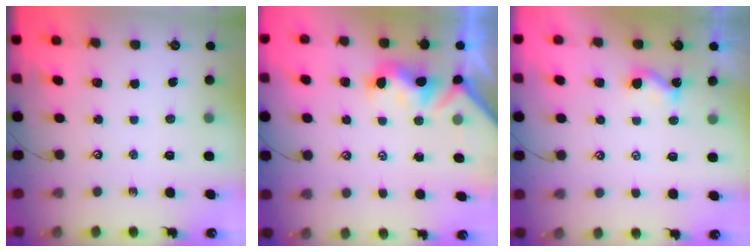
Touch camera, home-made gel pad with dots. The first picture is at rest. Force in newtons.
{"total": 1.4, "press": 1.2, "slide": 0.6}
{"total": 3.0, "press": 3.0, "slide": 0.1}